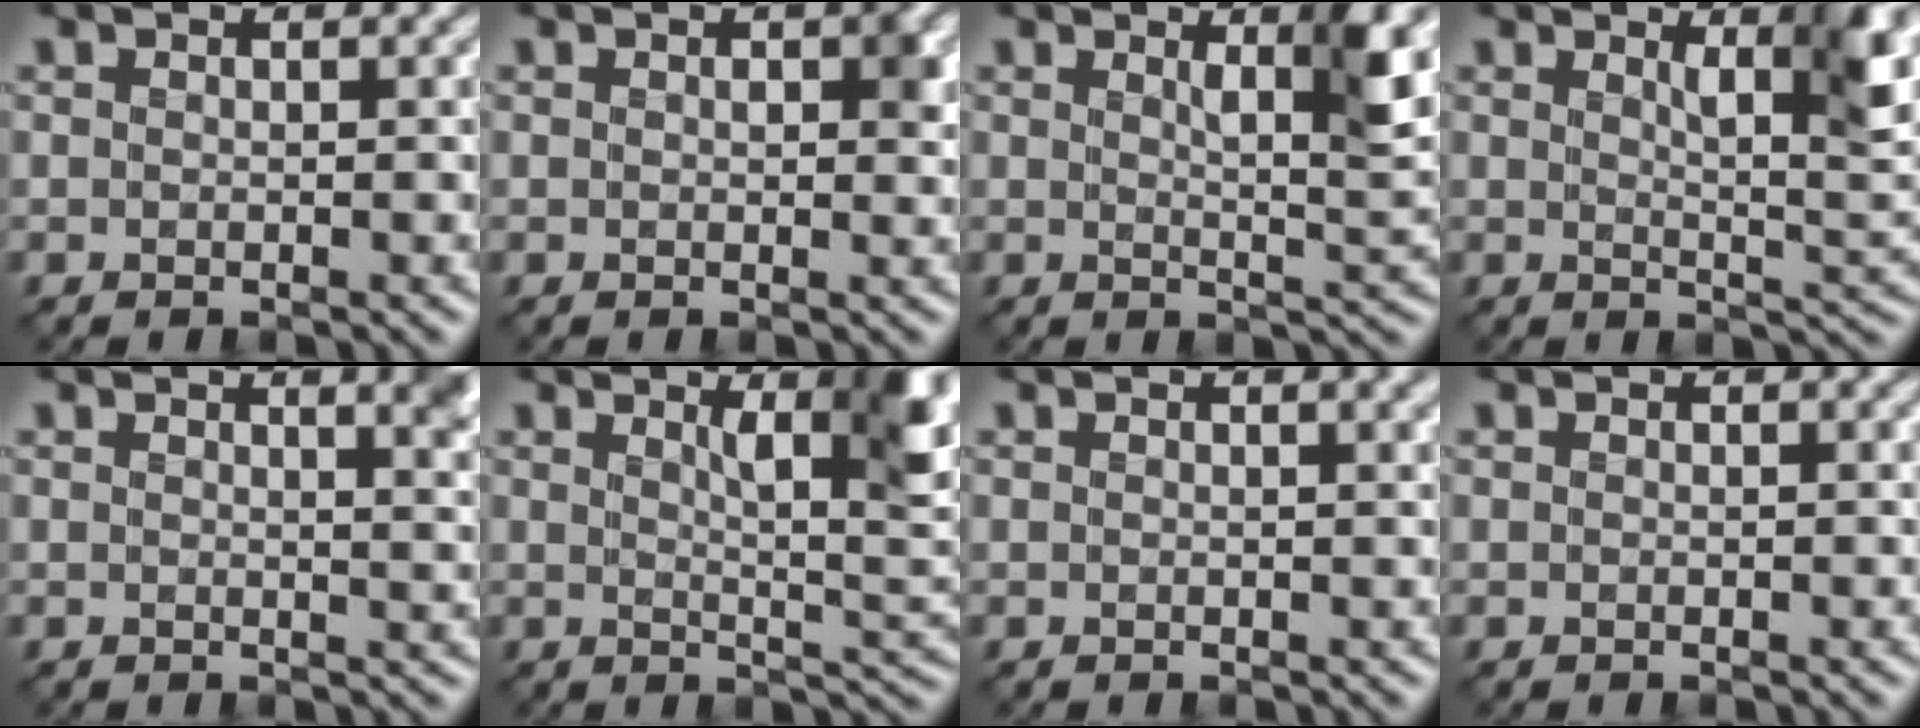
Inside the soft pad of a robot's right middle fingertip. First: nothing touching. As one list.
[{"total": 1.9, "force": [0.3, 1.0, 1.5], "torque": [-0.017, -0.003, 0.007]}, {"total": 4.6, "force": [1.8, 1.0, 4.1], "torque": [-0.060, -0.008, 0.029]}, {"total": 6.3, "force": [2.4, 1.8, 5.6], "torque": [-0.072, -0.005, 0.040]}, {"total": 3.6, "force": [1.9, 1.4, 2.7], "torque": [-0.011, 0.008, 0.016]}, {"total": 7.2, "force": [2.7, 1.9, 6.4], "torque": [-0.081, -0.003, 0.046]}, {"total": 1.5, "force": [0.9, 0.5, 1.1], "torque": [-0.006, 0.002, 0.010]}, {"total": 0.0}]